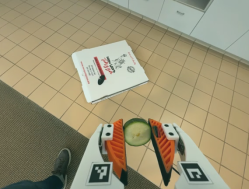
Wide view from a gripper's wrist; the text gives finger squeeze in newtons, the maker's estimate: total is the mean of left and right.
{"total": 8.0, "left": 7.7, "right": 8.4}